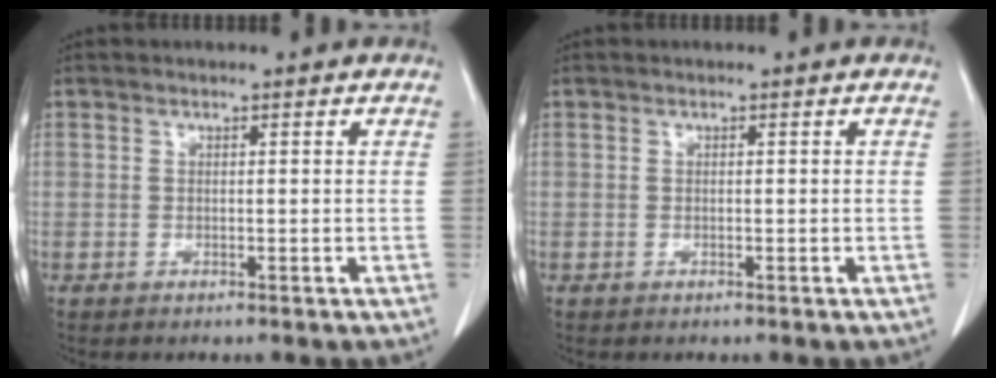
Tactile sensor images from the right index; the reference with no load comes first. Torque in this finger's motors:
{"motor_torque": [0.00, 0.00, 0.00, 0.00]}